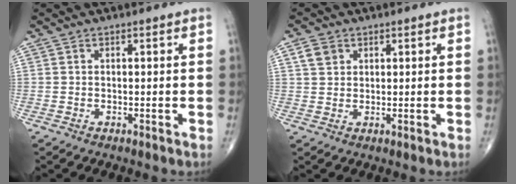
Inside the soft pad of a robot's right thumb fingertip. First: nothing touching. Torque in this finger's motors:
{"motor_torque": [-0.19, 0.18, -0.05, 0.00, 0.00]}